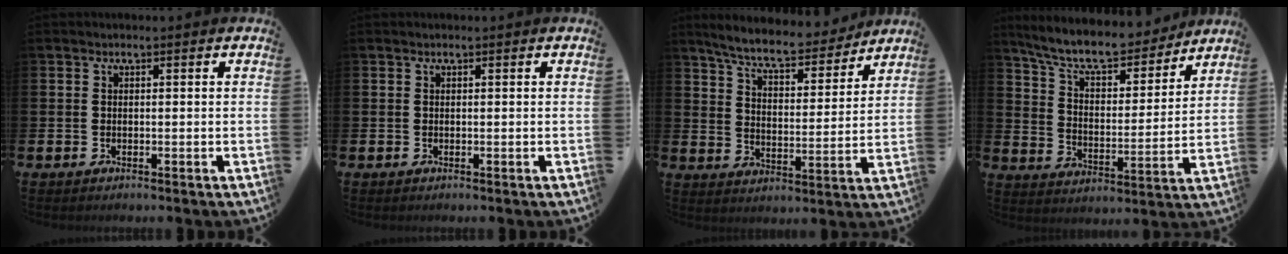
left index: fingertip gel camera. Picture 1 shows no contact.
{"total": 0.0}
{"total": 8.2, "force": [7.5, 1.5, 3.0], "torque": [-0.086, -0.050, 0.130]}
{"total": 9.5, "force": [8.7, 2.2, 3.3], "torque": [-0.092, -0.060, 0.149]}